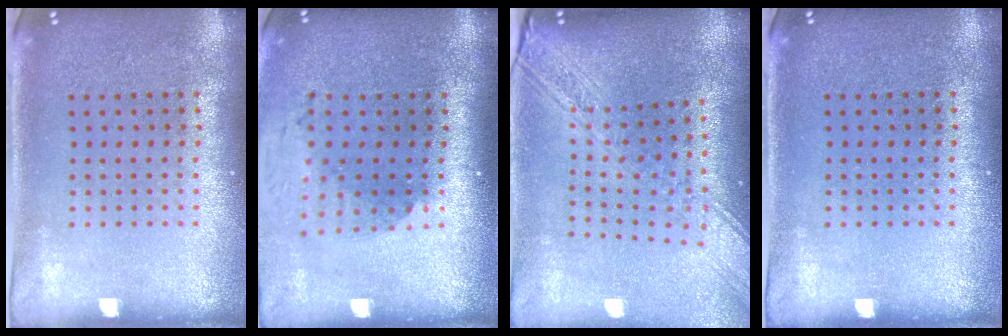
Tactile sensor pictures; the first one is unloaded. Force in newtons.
{"total": 1.9, "press": 1.4, "slide": 1.3}
{"total": 2.8, "press": 2.2, "slide": 1.7}
{"total": 0.0}